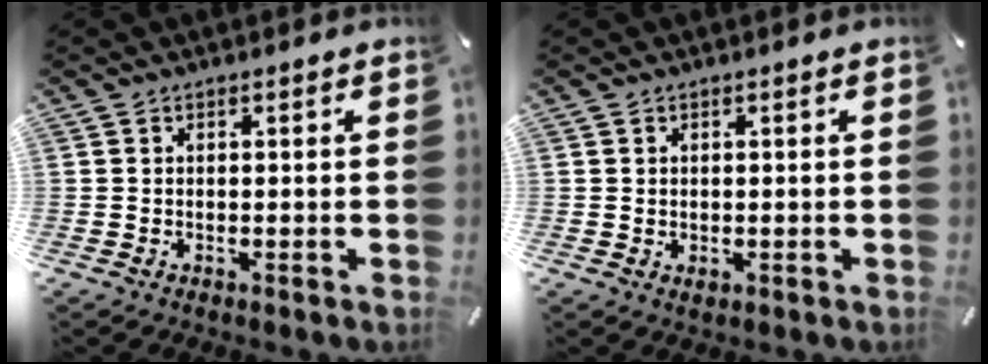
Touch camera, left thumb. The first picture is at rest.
{"total": 0.7, "force": [0.0, 0.6, 0.4], "torque": [-0.008, 0.002, 0.000]}